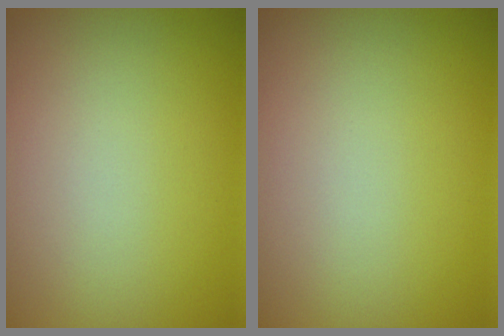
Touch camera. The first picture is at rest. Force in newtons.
{"total": 0.0}